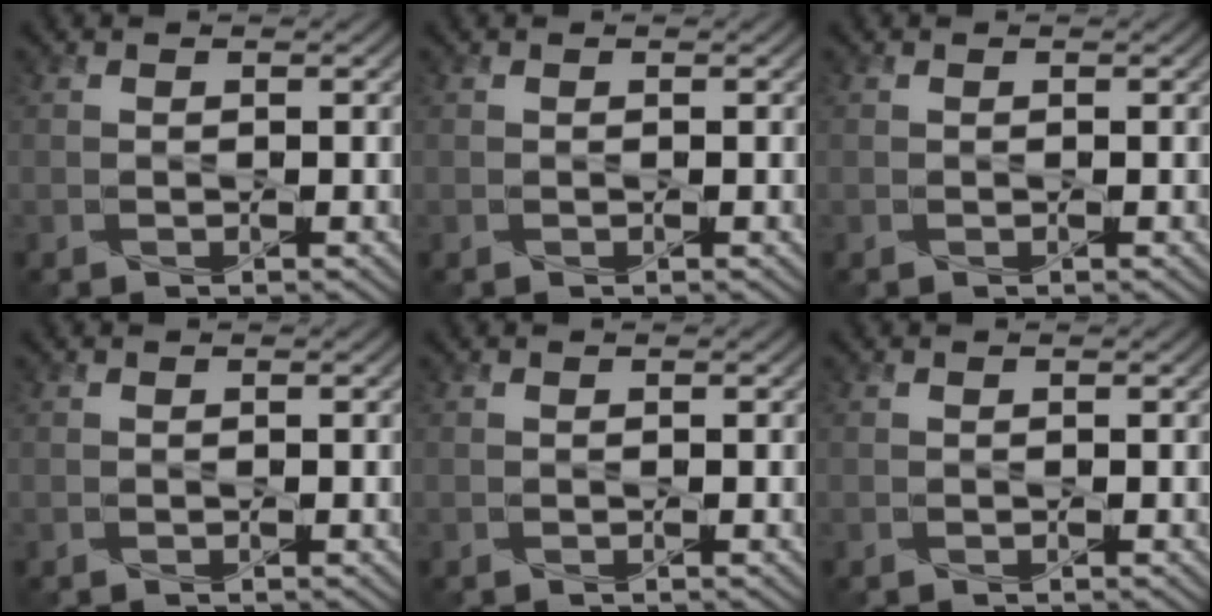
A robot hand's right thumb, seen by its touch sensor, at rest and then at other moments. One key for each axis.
{"total": 0.0}
{"total": 0.0}
{"total": 0.0}
{"total": 0.0}
{"total": 0.0}